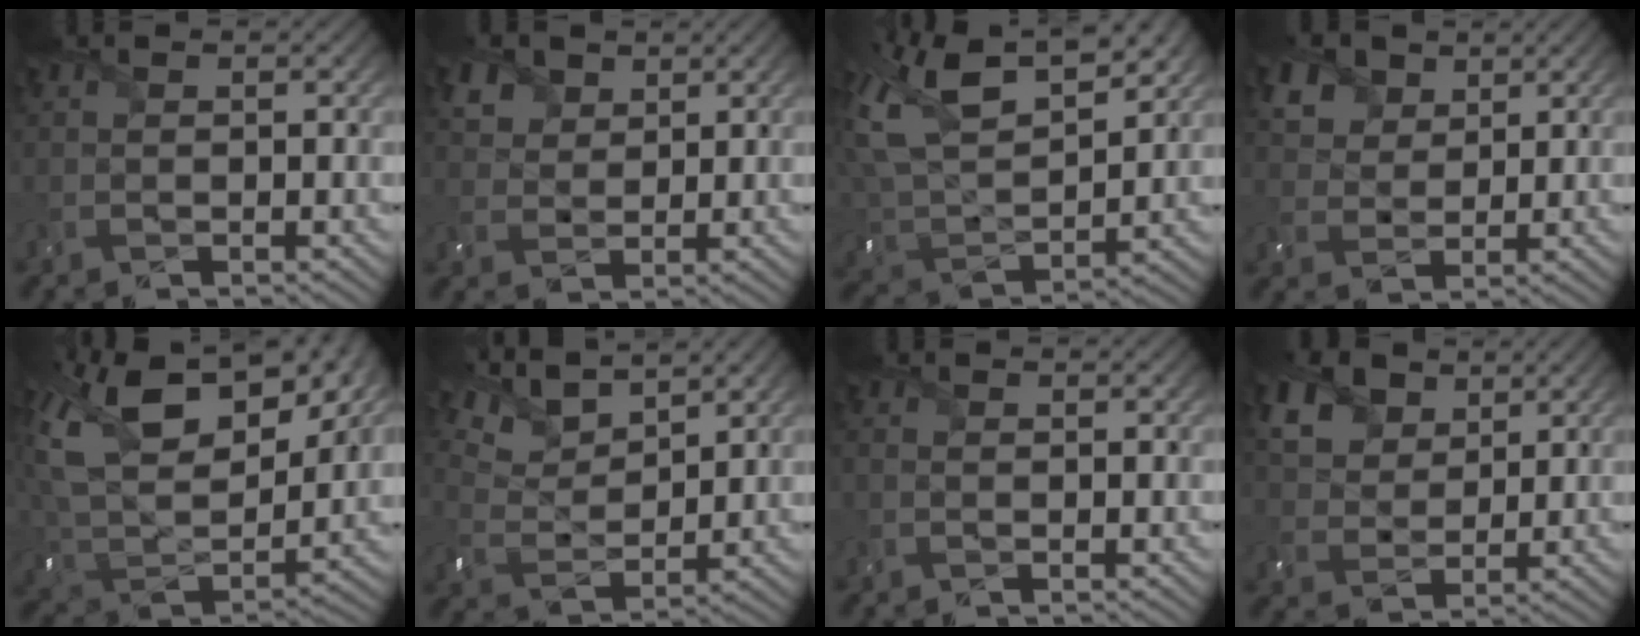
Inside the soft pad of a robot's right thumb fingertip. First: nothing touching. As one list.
[{"total": 4.1, "force": [2.5, 2.9, 1.6], "torque": [-0.048, 0.005, 0.051]}, {"total": 14.4, "force": [9.4, 6.5, 8.8], "torque": [-0.225, 0.028, 0.165]}, {"total": 5.8, "force": [3.5, 3.9, 2.4], "torque": [-0.075, 0.003, 0.070]}, {"total": 18.4, "force": [10.0, 9.9, 11.8], "torque": [-0.246, 0.043, 0.164]}, {"total": 8.1, "force": [6.7, 2.7, 3.6], "torque": [-0.095, 0.009, 0.124]}, {"total": 1.1, "force": [-0.6, 0.6, 0.6], "torque": [-0.017, -0.002, -0.015]}, {"total": 7.3, "force": [4.2, 4.8, 3.5], "torque": [-0.103, 0.008, 0.077]}]